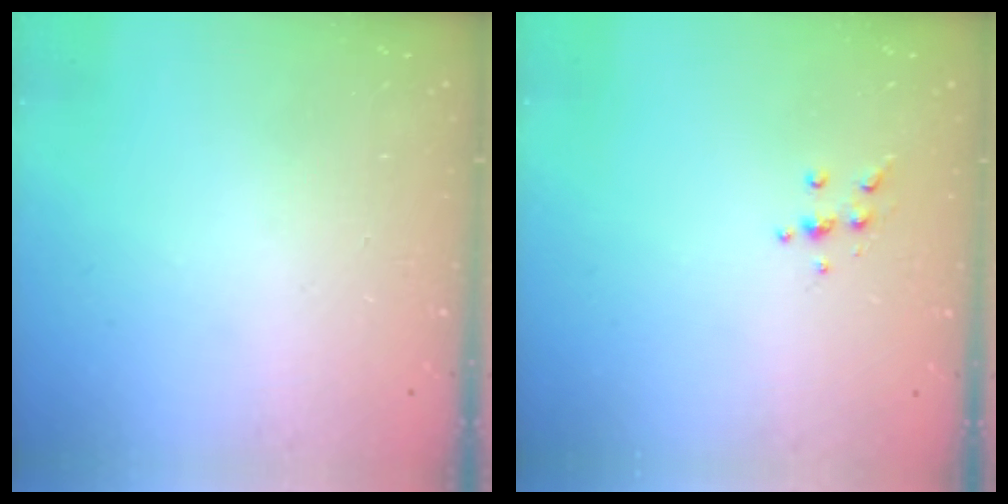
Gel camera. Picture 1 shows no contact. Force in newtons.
{"total": 4.3, "press": 4.2, "slide": 1.1}